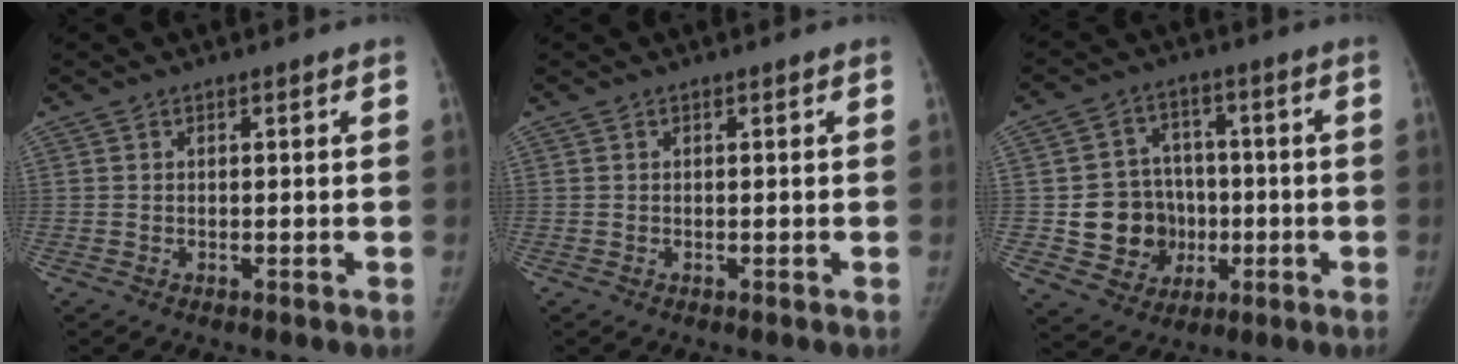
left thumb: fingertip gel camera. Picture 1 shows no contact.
{"total": 0.0}
{"total": 11.9, "force": [-1.5, 10.8, 4.8], "torque": [-0.028, 0.016, -0.014]}